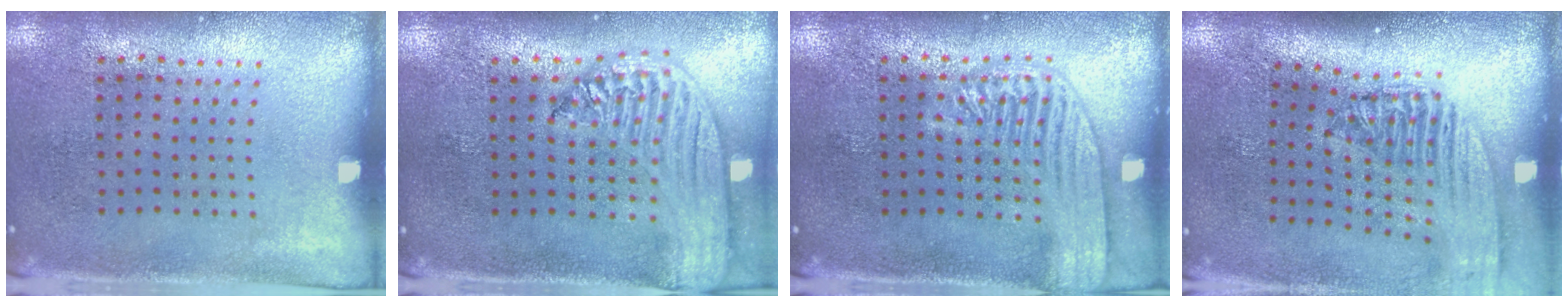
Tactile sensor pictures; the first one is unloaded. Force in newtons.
{"total": 2.6, "press": 2.2, "slide": 1.4}
{"total": 3.1, "press": 3.1, "slide": 0.5}
{"total": 2.3, "press": 1.8, "slide": 1.5}